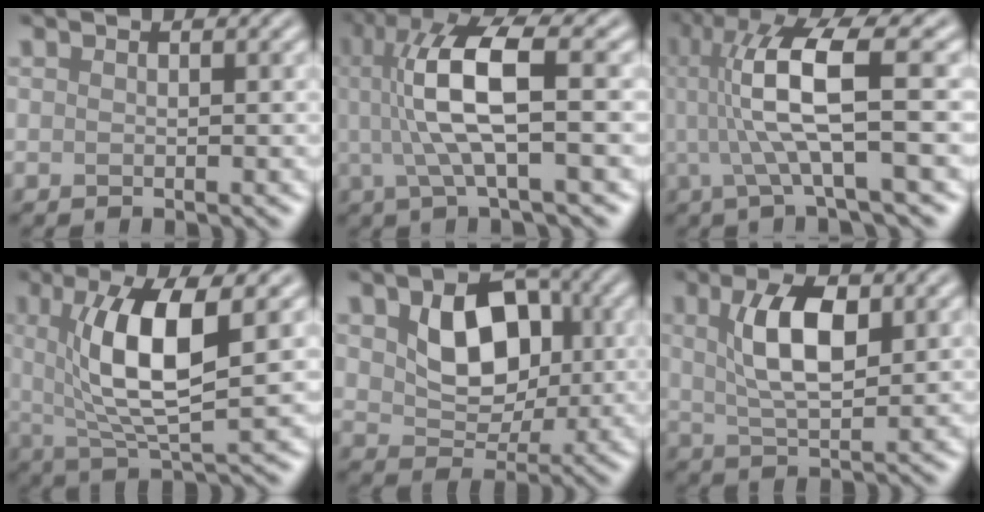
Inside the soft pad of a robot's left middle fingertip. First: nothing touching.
{"total": 8.0, "force": [0.9, 2.1, 7.7], "torque": [-0.153, 0.008, 0.019]}
{"total": 8.2, "force": [0.9, 1.7, 8.0], "torque": [-0.145, 0.009, 0.018]}
{"total": 8.4, "force": [1.6, 2.4, 7.9], "torque": [-0.140, -0.008, 0.031]}
{"total": 6.9, "force": [1.2, 4.8, 4.8], "torque": [-0.089, -0.005, 0.019]}
{"total": 5.8, "force": [1.7, 2.4, 5.0], "torque": [-0.096, 0.007, 0.029]}